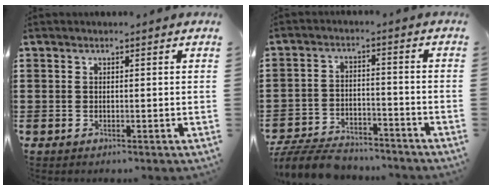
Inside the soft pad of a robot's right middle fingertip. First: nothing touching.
{"total": 7.2, "force": [-6.8, 1.5, 1.7], "torque": [-0.037, 0.011, -0.133]}